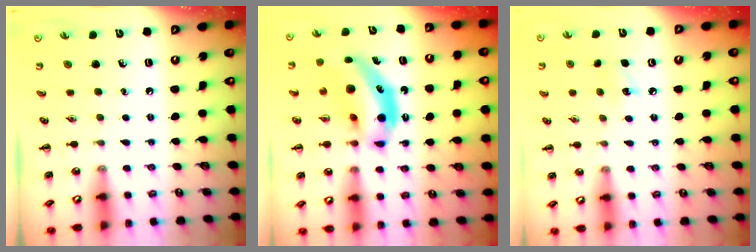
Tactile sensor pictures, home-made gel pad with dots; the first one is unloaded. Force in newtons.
{"total": 12.2, "press": 11.8, "slide": 3.1}
{"total": 6.8, "press": 6.6, "slide": 1.7}